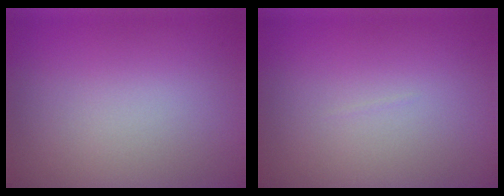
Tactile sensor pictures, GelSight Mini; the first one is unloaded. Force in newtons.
{"total": 0.0}